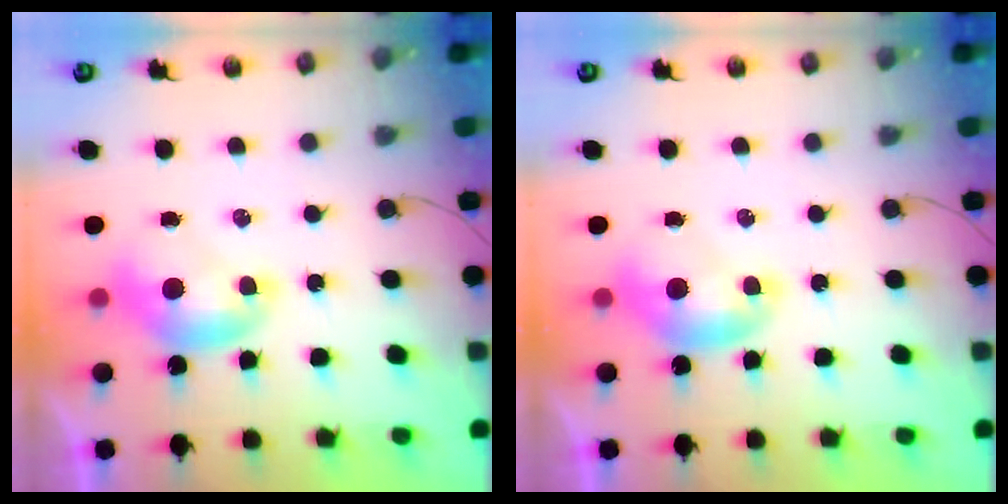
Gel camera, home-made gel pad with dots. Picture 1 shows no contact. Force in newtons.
{"total": 0.0}